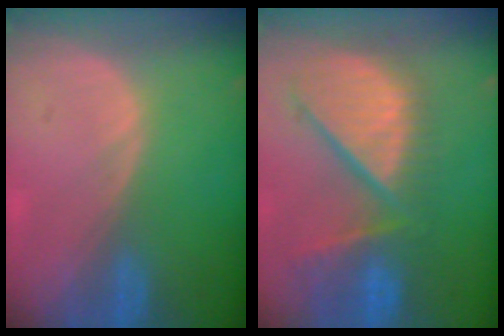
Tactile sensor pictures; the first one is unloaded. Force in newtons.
{"total": 12.4, "press": 10.6, "slide": 6.4}